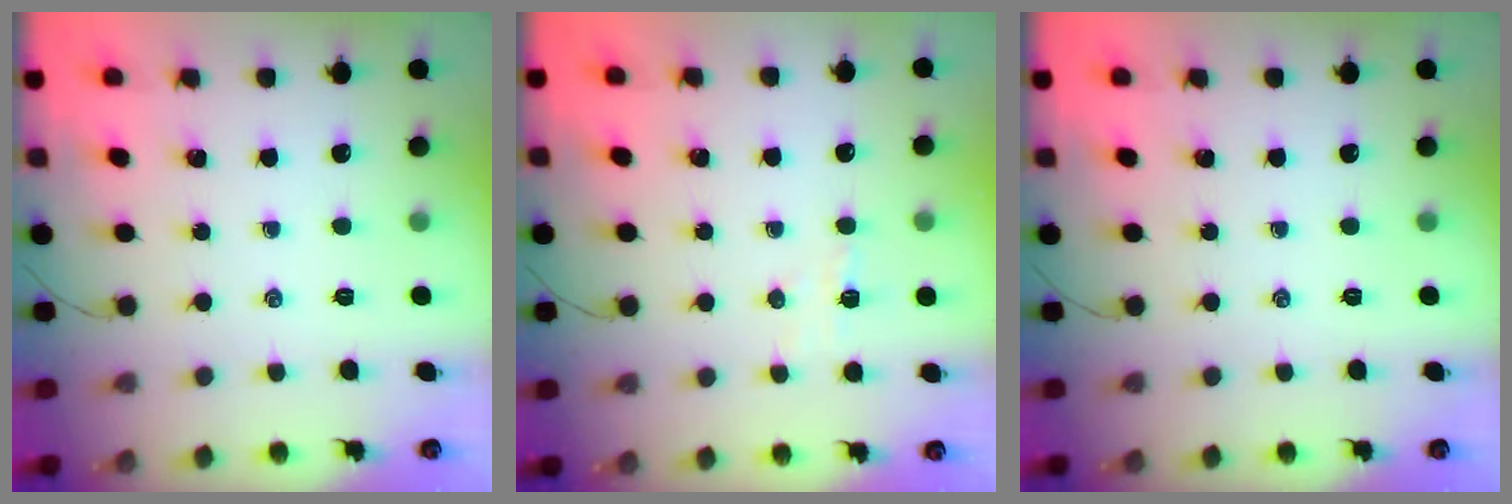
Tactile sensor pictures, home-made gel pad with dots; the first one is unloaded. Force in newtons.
{"total": 2.5, "press": 2.4, "slide": 0.7}
{"total": 0.0}